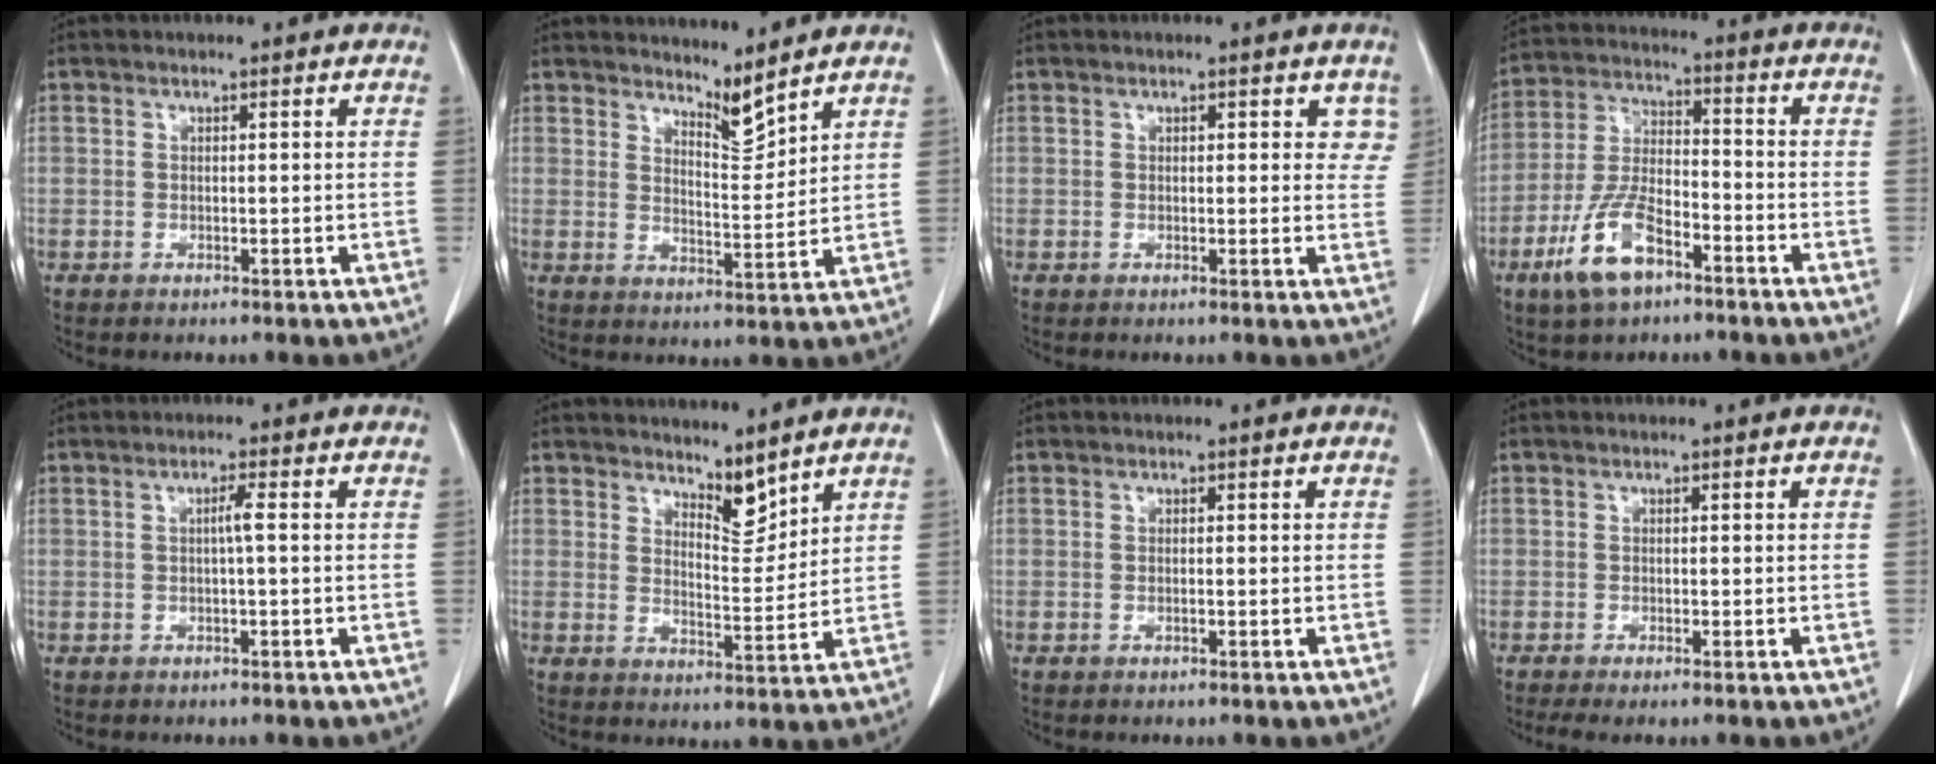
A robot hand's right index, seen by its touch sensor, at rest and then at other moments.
{"total": 4.6, "force": [4.3, 0.1, 1.6], "torque": [-0.029, -0.018, 0.082]}
{"total": 3.1, "force": [1.7, 1.8, 1.9], "torque": [-0.001, 0.000, 0.011]}
{"total": 10.9, "force": [-6.1, 4.3, 7.9], "torque": [-0.177, 0.002, -0.114]}
{"total": 1.6, "force": [0.0, -0.2, 1.6], "torque": [-0.030, 0.002, 0.000]}
{"total": 5.1, "force": [4.5, 1.3, 2.0], "torque": [-0.033, -0.011, 0.082]}
{"total": 0.0}
{"total": 2.4, "force": [-1.7, 0.3, 1.6], "torque": [-0.029, -0.008, -0.029]}